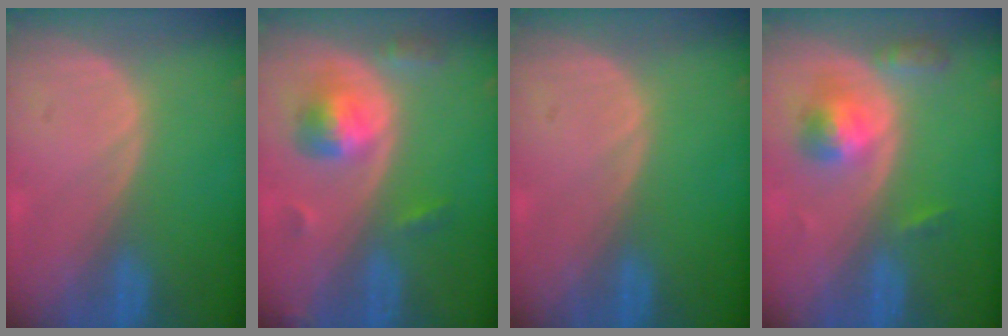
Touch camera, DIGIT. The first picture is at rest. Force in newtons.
{"total": 5.6, "press": 5.2, "slide": 1.9}
{"total": 0.0}
{"total": 5.3, "press": 4.9, "slide": 1.9}